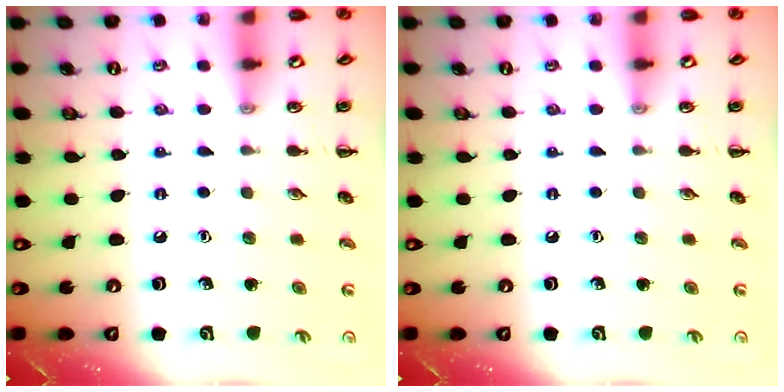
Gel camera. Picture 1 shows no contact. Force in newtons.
{"total": 0.0}